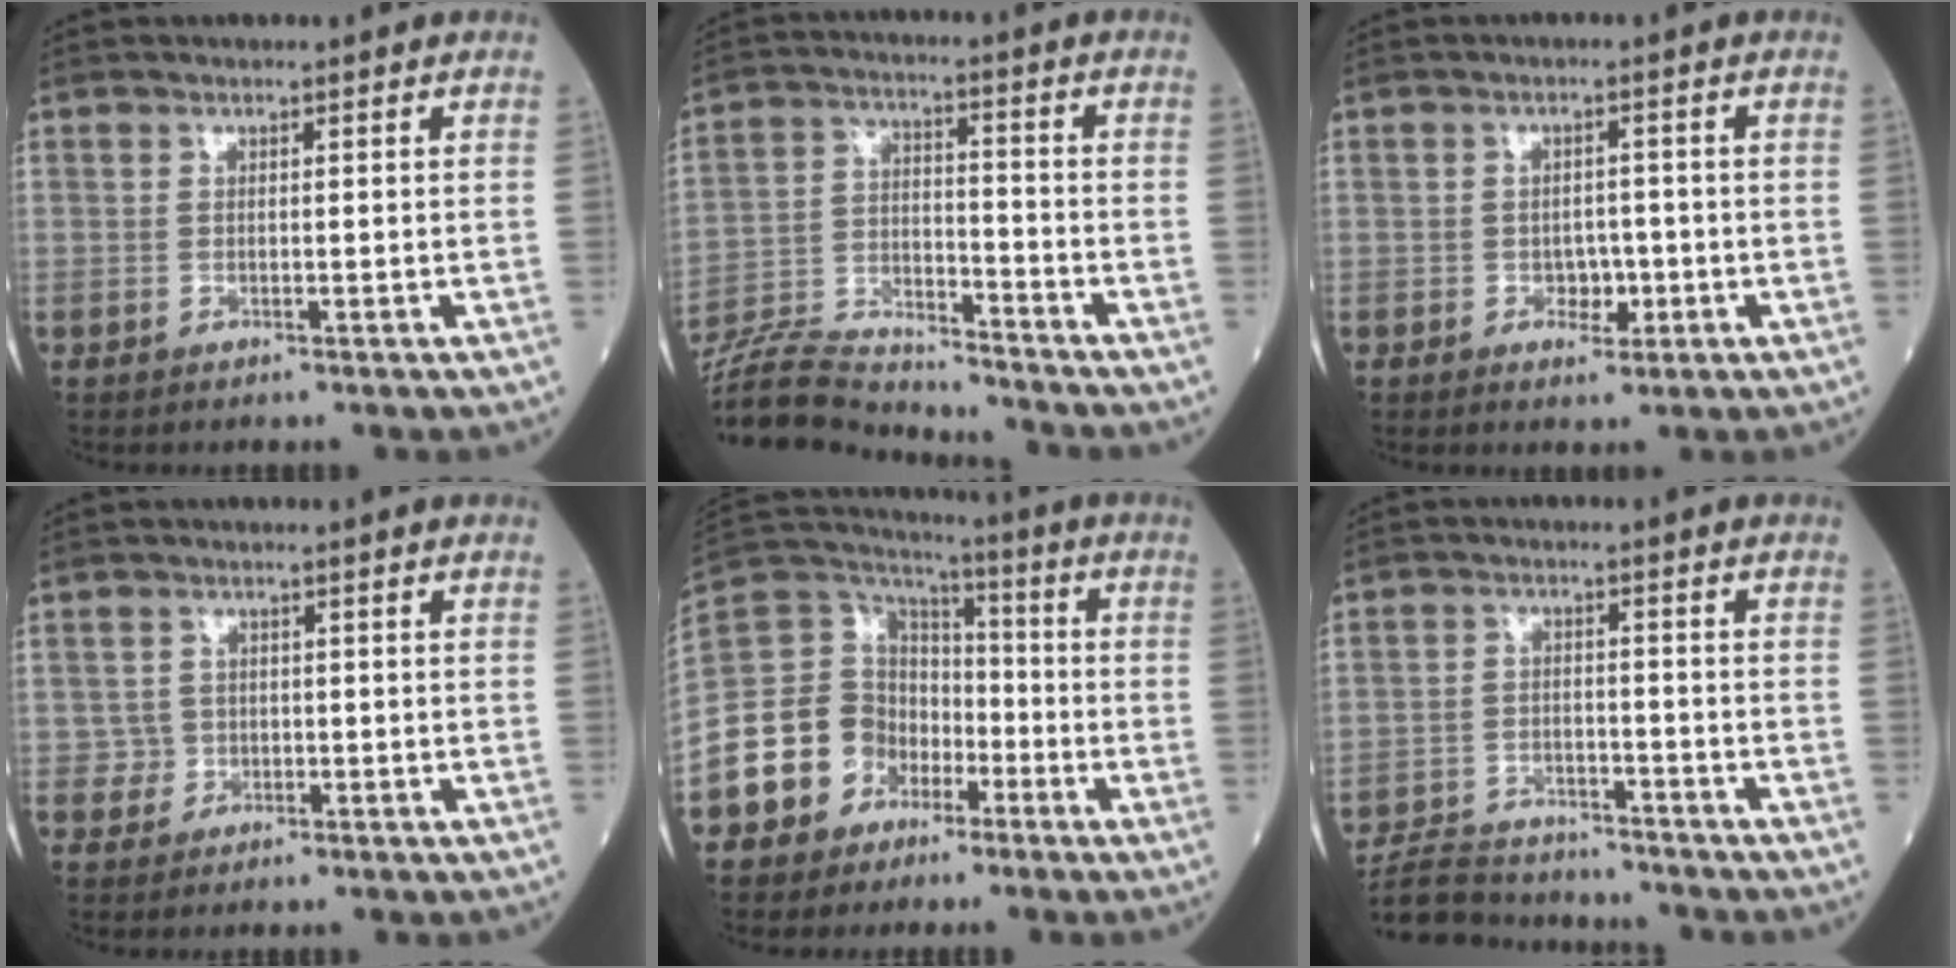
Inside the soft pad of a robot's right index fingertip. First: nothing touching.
{"total": 12.6, "force": [-12.5, 1.1, 1.7], "torque": [-0.036, 0.016, -0.230]}
{"total": 3.0, "force": [-1.0, 2.0, 2.0], "torque": [-0.022, 0.006, -0.012]}
{"total": 1.8, "force": [-0.1, 1.8, -0.3], "torque": [0.018, 0.011, -0.007]}
{"total": 12.5, "force": [-5.4, 10.5, 4.2], "torque": [-0.097, 0.049, -0.098]}
{"total": 10.5, "force": [-9.9, 2.8, 1.9], "torque": [-0.040, 0.014, -0.162]}